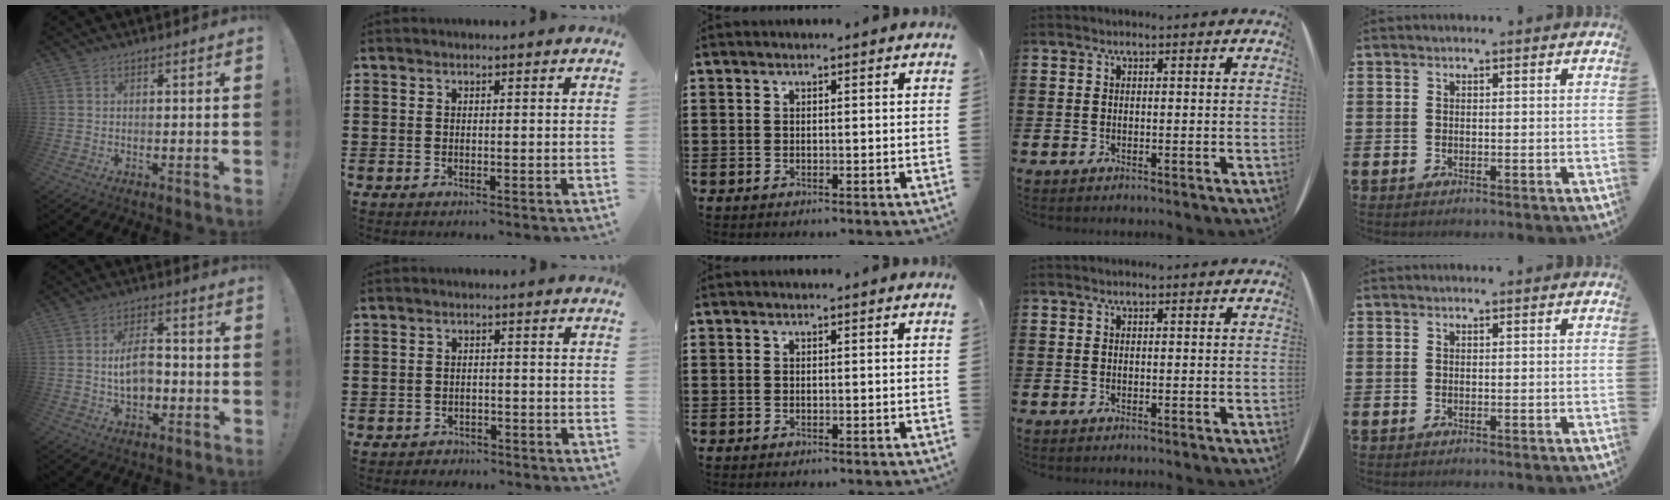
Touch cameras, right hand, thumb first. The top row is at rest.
{"thumb": {"total": 8.7, "force": [-0.8, 5.5, 6.7], "torque": [-0.107, 0.006, -0.014]}, "index": {"total": 1.6, "force": [-1.5, 0.5, -0.2], "torque": [-0.003, 0.004, -0.034]}}